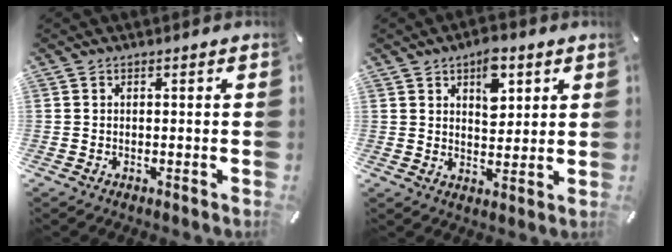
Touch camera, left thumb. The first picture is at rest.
{"total": 8.2, "force": [3.9, 5.1, 5.2], "torque": [-0.056, -0.012, 0.062]}